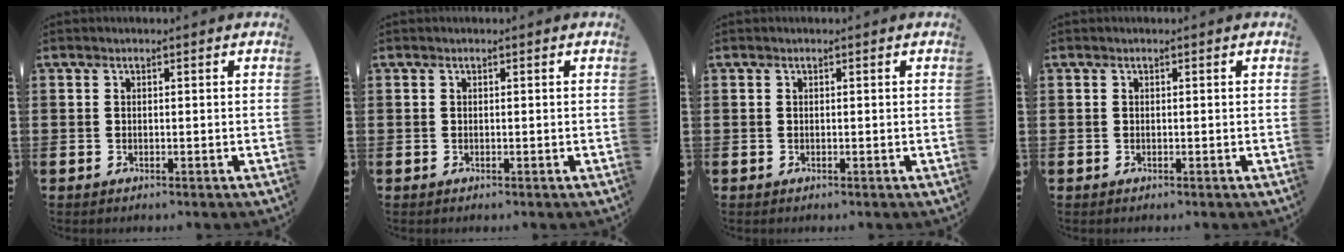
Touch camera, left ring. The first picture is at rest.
{"total": 0.0}
{"total": 0.0}
{"total": 0.0}